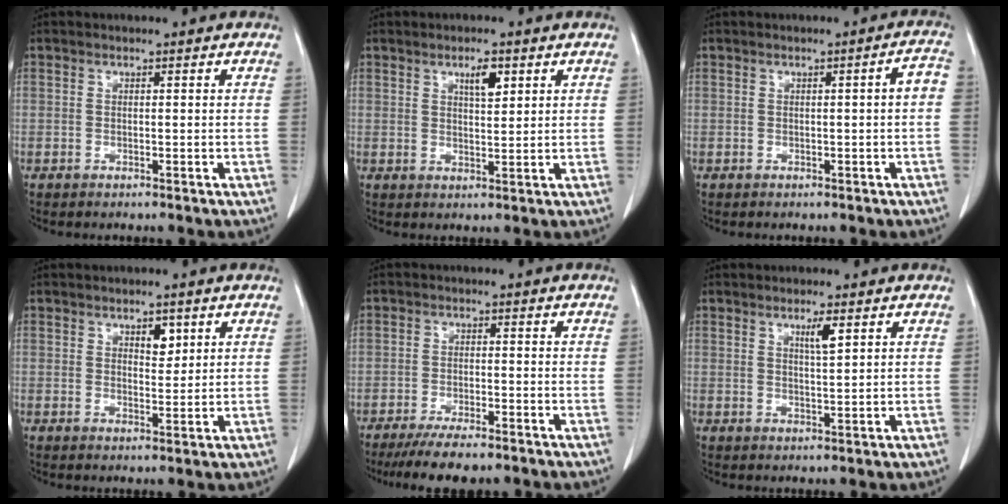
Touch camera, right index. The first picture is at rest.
{"total": 3.5, "force": [1.8, 0.9, 2.8], "torque": [-0.047, -0.002, 0.031]}
{"total": 2.6, "force": [-0.2, 0.1, 2.5], "torque": [-0.029, 0.007, -0.003]}
{"total": 2.9, "force": [1.5, 1.4, 2.1], "torque": [-0.029, -0.004, 0.025]}
{"total": 6.9, "force": [-5.5, 1.8, 3.7], "torque": [-0.055, -0.010, -0.090]}
{"total": 2.8, "force": [1.5, 0.1, 2.4], "torque": [-0.044, -0.005, 0.026]}